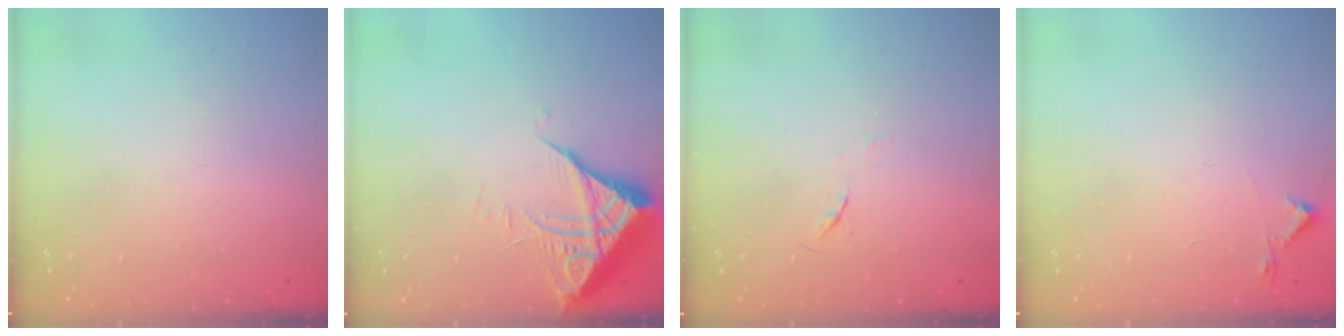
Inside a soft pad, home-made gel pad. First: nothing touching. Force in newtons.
{"total": 7.0, "press": 7.0, "slide": 0.6}
{"total": 4.0, "press": 4.0, "slide": 0.6}
{"total": 2.7, "press": 2.6, "slide": 0.4}